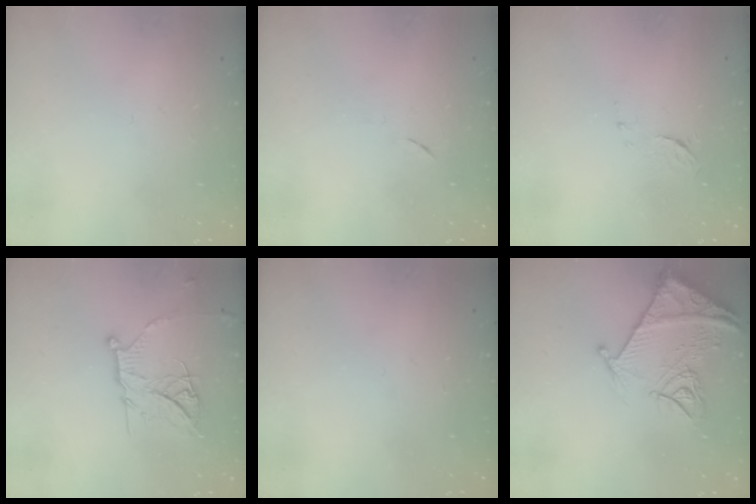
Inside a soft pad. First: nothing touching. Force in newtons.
{"total": 3.8, "press": 3.7, "slide": 0.7}
{"total": 4.1, "press": 4.1, "slide": 0.2}
{"total": 14.2, "press": 14.2, "slide": 1.2}
{"total": 0.0}
{"total": 14.9, "press": 14.8, "slide": 1.6}